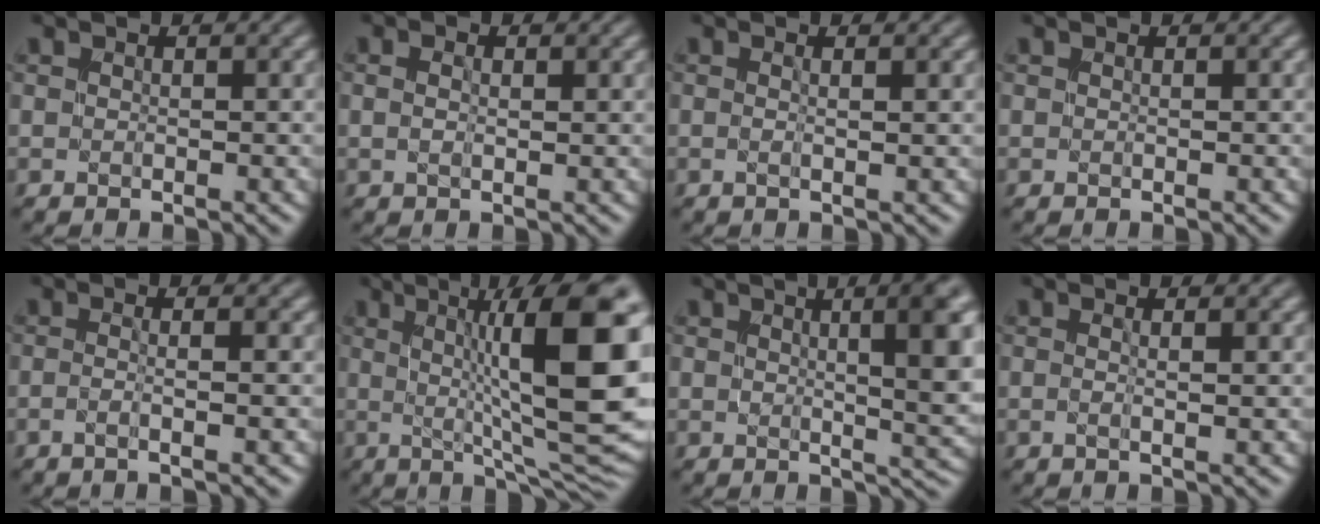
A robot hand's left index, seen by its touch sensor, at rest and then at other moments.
{"total": 1.6, "force": [0.5, 0.9, 1.3], "torque": [-0.020, -0.002, 0.002]}
{"total": 1.8, "force": [0.4, 0.7, 1.6], "torque": [-0.015, -0.004, -0.010]}
{"total": 0.0}
{"total": 3.4, "force": [0.1, 1.5, 3.1], "torque": [-0.026, -0.004, -0.028]}
{"total": 14.6, "force": [2.4, 3.5, 14.0], "torque": [-0.176, 0.005, 0.036]}
{"total": 8.3, "force": [2.2, 2.7, 7.5], "torque": [-0.066, 0.011, 0.027]}
{"total": 2.2, "force": [0.5, 0.8, 1.9], "torque": [-0.016, -0.003, -0.015]}